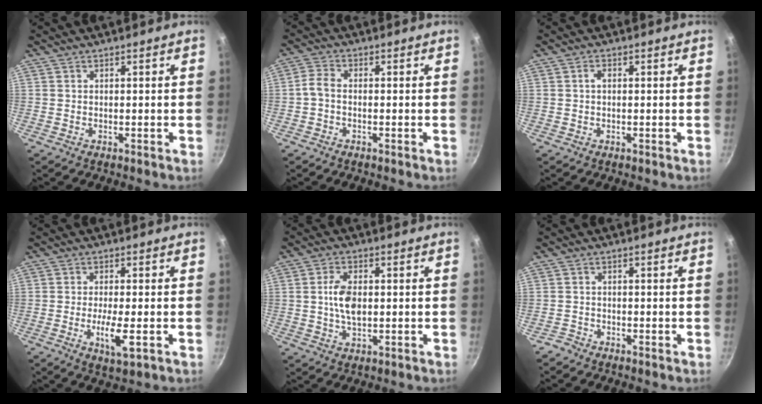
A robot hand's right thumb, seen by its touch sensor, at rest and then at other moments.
{"total": 3.1, "force": [-0.7, 1.9, 2.4], "torque": [-0.051, 0.010, -0.020]}
{"total": 1.2, "force": [0.1, 0.7, 1.0], "torque": [-0.015, 0.002, 0.000]}
{"total": 5.7, "force": [-1.5, 1.5, 5.3], "torque": [-0.101, -0.010, -0.027]}
{"total": 6.3, "force": [0.3, 3.4, 5.3], "torque": [-0.101, 0.004, 0.006]}
{"total": 1.1, "force": [-1.1, 0.3, -0.1], "torque": [0.003, -0.003, -0.026]}